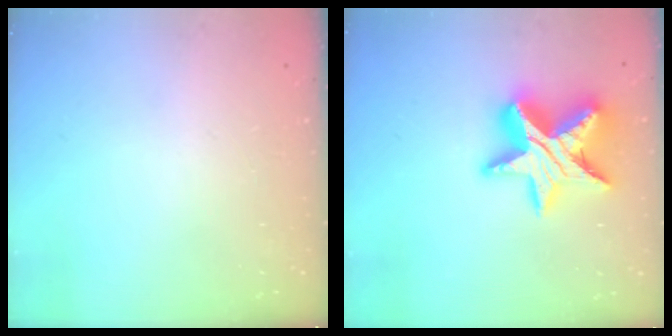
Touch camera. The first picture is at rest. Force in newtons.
{"total": 18.2, "press": 18.1, "slide": 1.4}